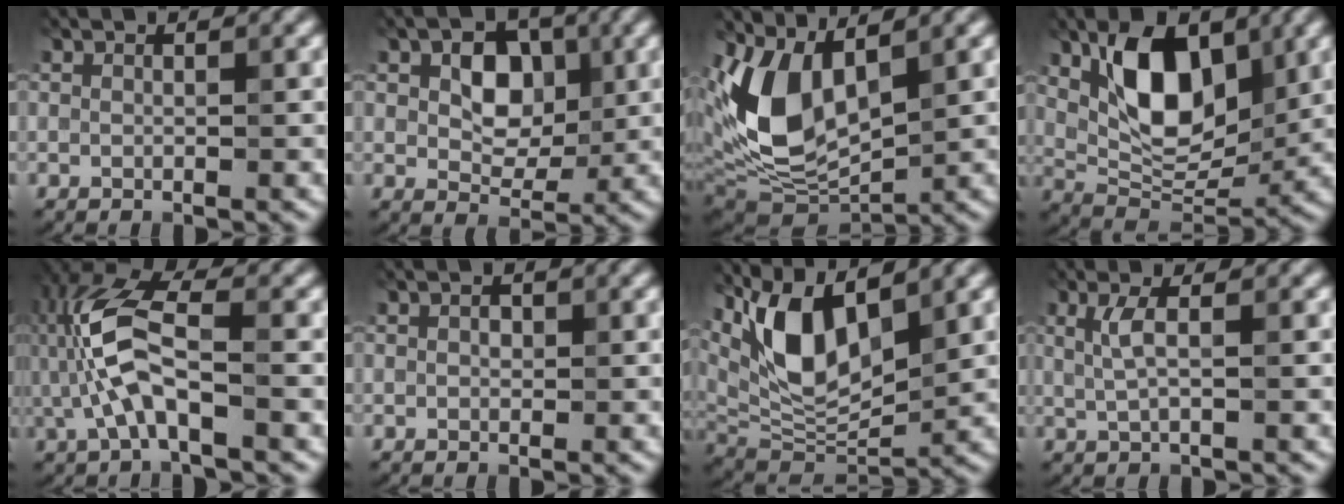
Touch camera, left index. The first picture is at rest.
{"total": 4.9, "force": [0.9, 3.4, 3.4], "torque": [-0.056, -0.002, 0.008]}
{"total": 8.0, "force": [2.0, 4.9, 6.0], "torque": [-0.132, -0.022, 0.041]}
{"total": 8.8, "force": [2.9, 4.9, 6.6], "torque": [-0.113, -0.007, 0.051]}
{"total": 7.1, "force": [-0.2, 2.8, 6.5], "torque": [-0.150, 0.011, -0.007]}
{"total": 0.8, "force": [0.1, 0.6, 0.5], "torque": [-0.006, -0.002, 0.000]}
{"total": 8.4, "force": [3.7, 3.6, 6.7], "torque": [-0.131, -0.010, 0.070]}
{"total": 2.1, "force": [0.4, 0.5, 1.9], "torque": [-0.043, -0.001, 0.010]}